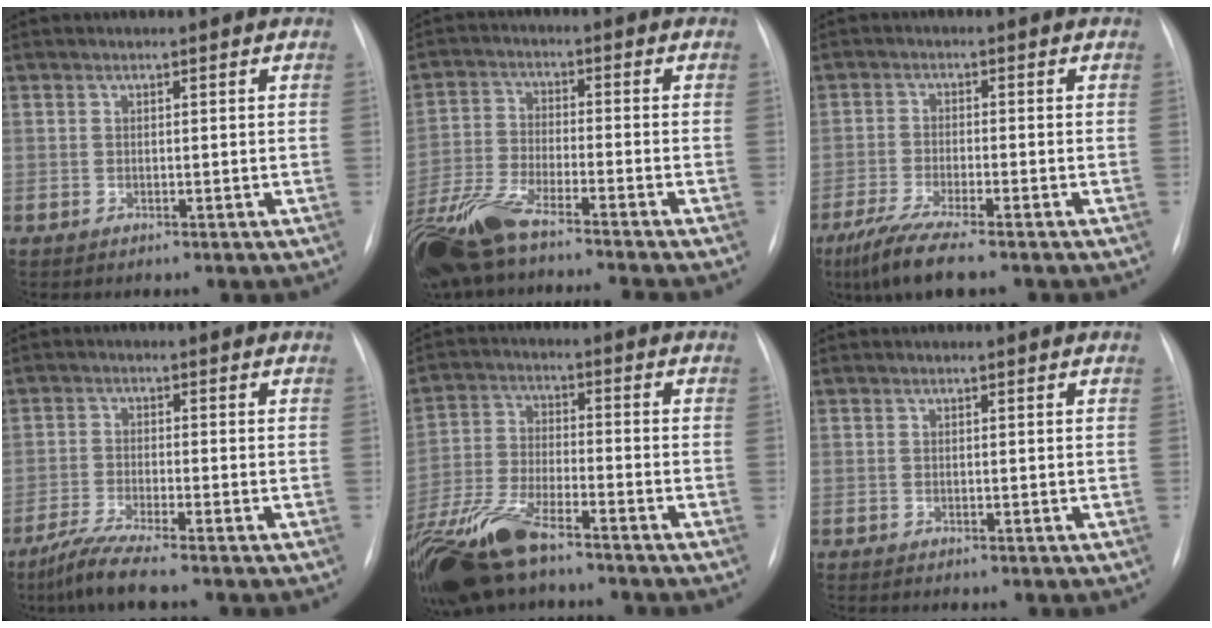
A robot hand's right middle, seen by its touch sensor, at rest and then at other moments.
{"total": 14.9, "force": [-12.1, 0.8, 8.6], "torque": [-0.184, -0.031, -0.220]}
{"total": 7.8, "force": [-5.8, 0.3, 5.3], "torque": [-0.099, -0.023, -0.099]}
{"total": 5.3, "force": [-4.3, -0.6, 3.1], "torque": [-0.070, -0.022, -0.086]}
{"total": 14.9, "force": [-11.1, 4.1, 9.0], "torque": [-0.204, -0.026, -0.210]}
{"total": 0.0}